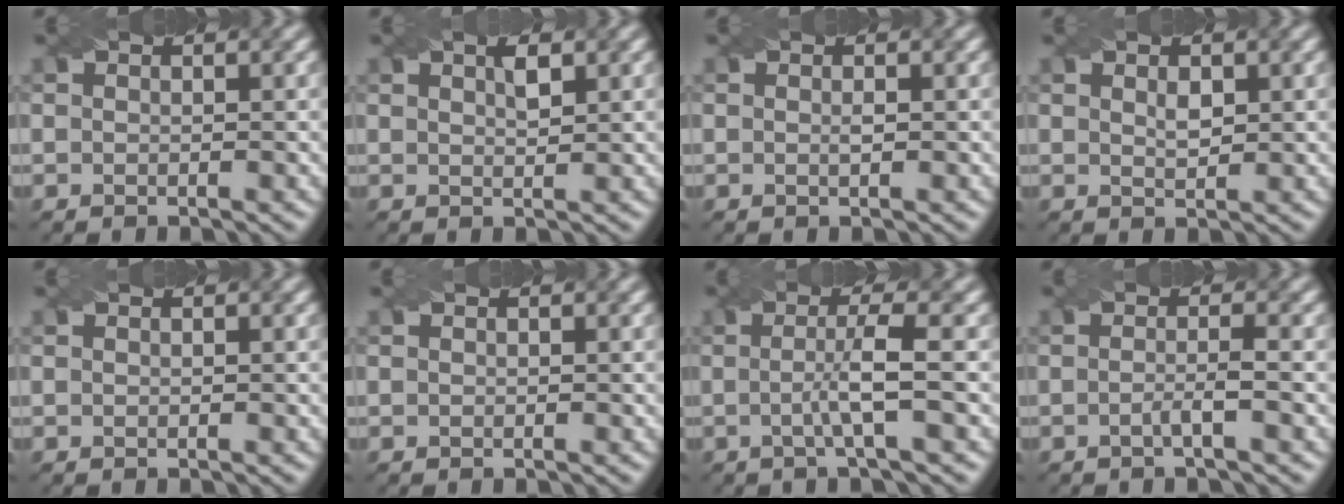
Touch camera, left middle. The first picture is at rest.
{"total": 1.3, "force": [0.8, 0.3, 1.0], "torque": [-0.019, 0.002, 0.014]}
{"total": 0.6, "force": [-0.1, 0.1, 0.6], "torque": [-0.012, 0.001, -0.001]}
{"total": 1.3, "force": [0.5, 0.6, 1.1], "torque": [-0.020, -0.001, 0.013]}
{"total": 0.0}
{"total": 0.0}
{"total": 3.6, "force": [-0.3, 0.5, 3.6], "torque": [-0.063, -0.002, -0.008]}
{"total": 1.8, "force": [-0.6, 0.2, 1.7], "torque": [-0.033, -0.002, -0.013]}